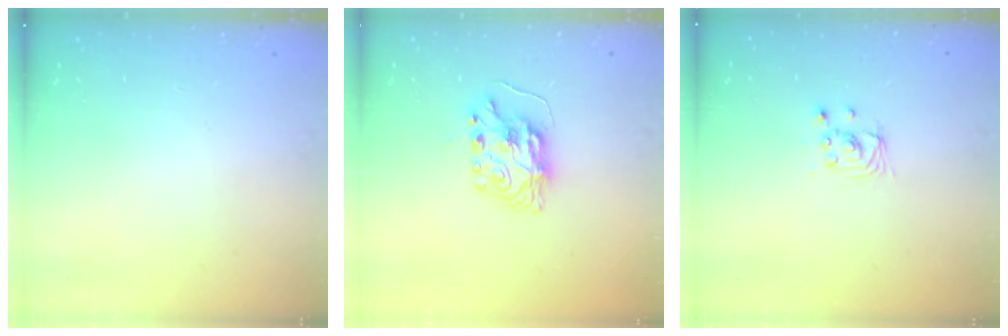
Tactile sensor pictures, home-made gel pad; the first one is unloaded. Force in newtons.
{"total": 8.2, "press": 8.2, "slide": 0.5}
{"total": 2.9, "press": 2.9, "slide": 0.2}